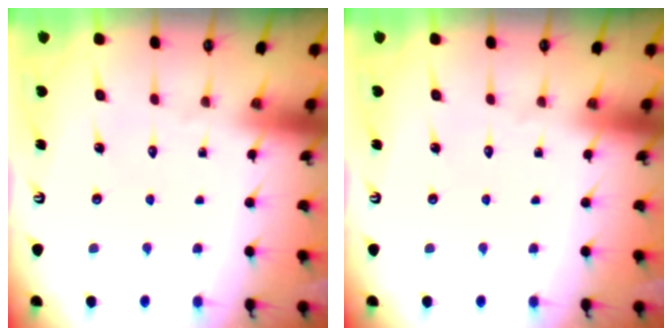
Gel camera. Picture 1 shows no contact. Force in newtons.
{"total": 0.0}